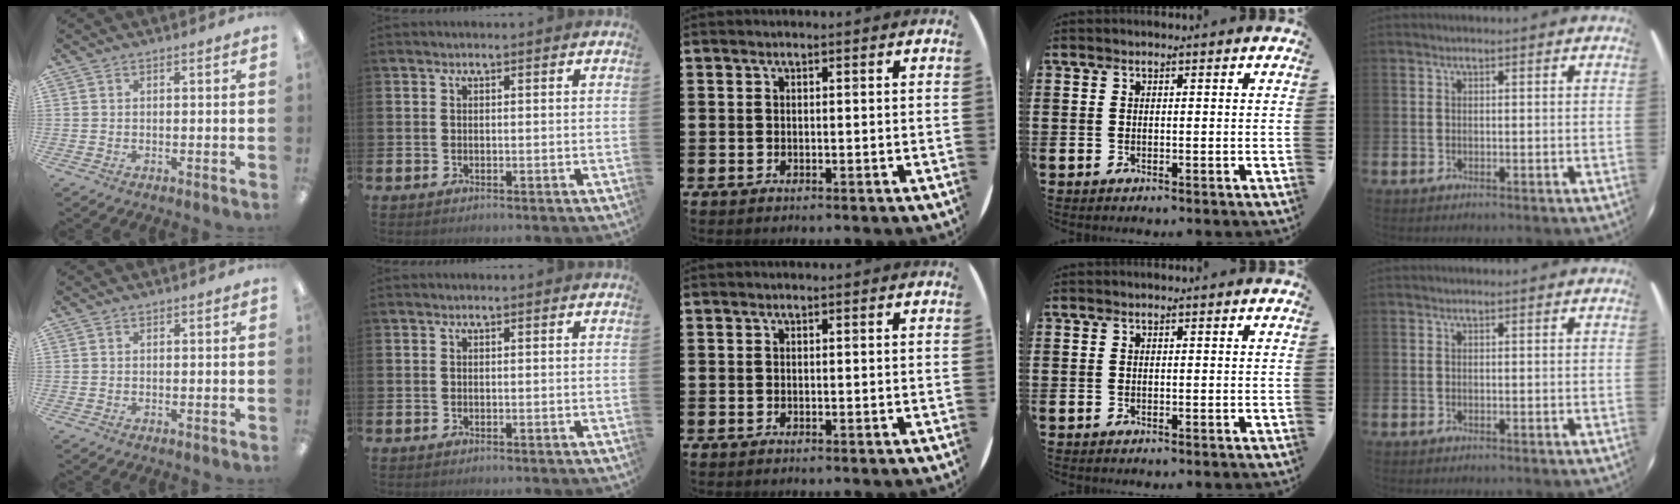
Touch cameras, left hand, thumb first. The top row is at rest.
{}